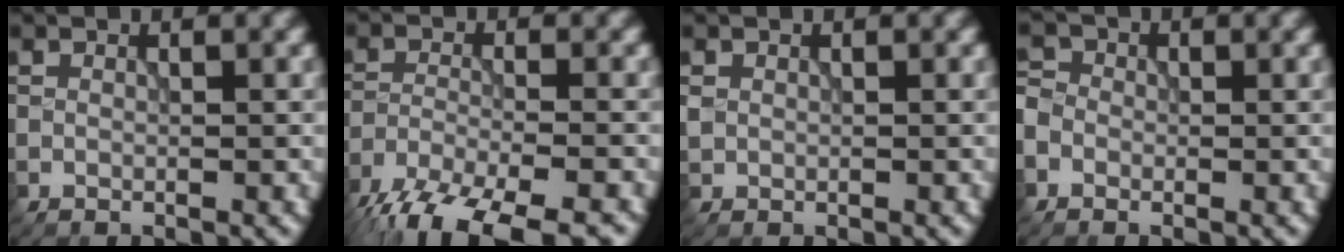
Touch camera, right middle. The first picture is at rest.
{"total": 11.5, "force": [-9.6, 3.1, 5.5], "torque": [-0.103, -0.037, -0.155]}
{"total": 0.9, "force": [0.2, 0.8, 0.3], "torque": [-0.005, -0.001, 0.005]}
{"total": 2.8, "force": [-0.8, 2.4, 1.1], "torque": [-0.019, 0.014, -0.027]}